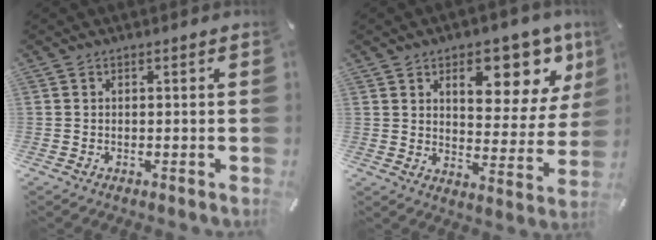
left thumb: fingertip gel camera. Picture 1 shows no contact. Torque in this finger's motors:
{"motor_torque": [2.69, 2.32, 1.40, -1.37, 0.34]}